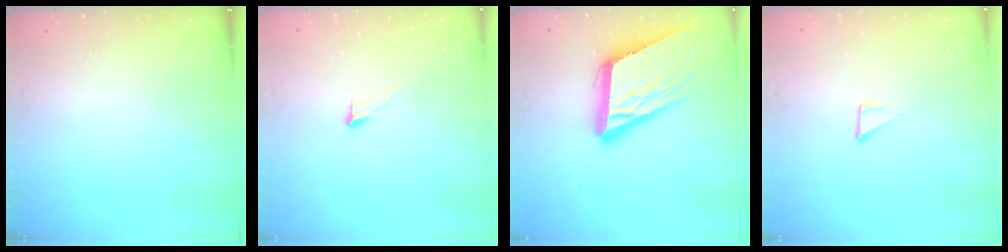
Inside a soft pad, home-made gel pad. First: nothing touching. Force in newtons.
{"total": 4.0, "press": 4.0, "slide": 0.3}
{"total": 18.0, "press": 17.6, "slide": 3.8}
{"total": 2.3, "press": 2.3, "slide": 0.1}